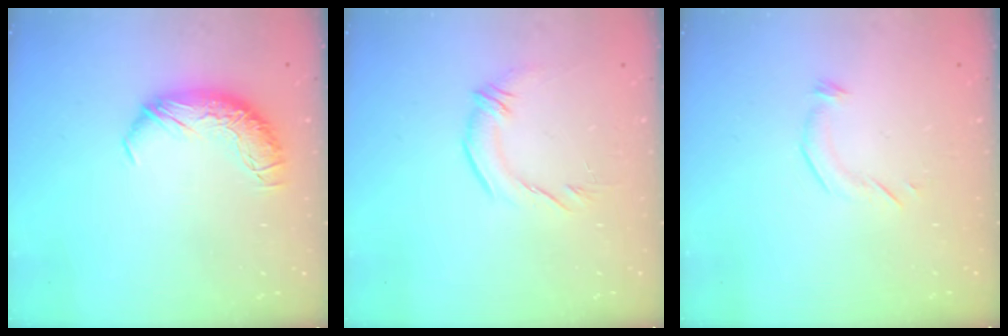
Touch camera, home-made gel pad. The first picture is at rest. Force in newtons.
{"total": 1.9, "press": 1.0, "slide": 1.7}
{"total": 5.4, "press": 5.4, "slide": 0.4}